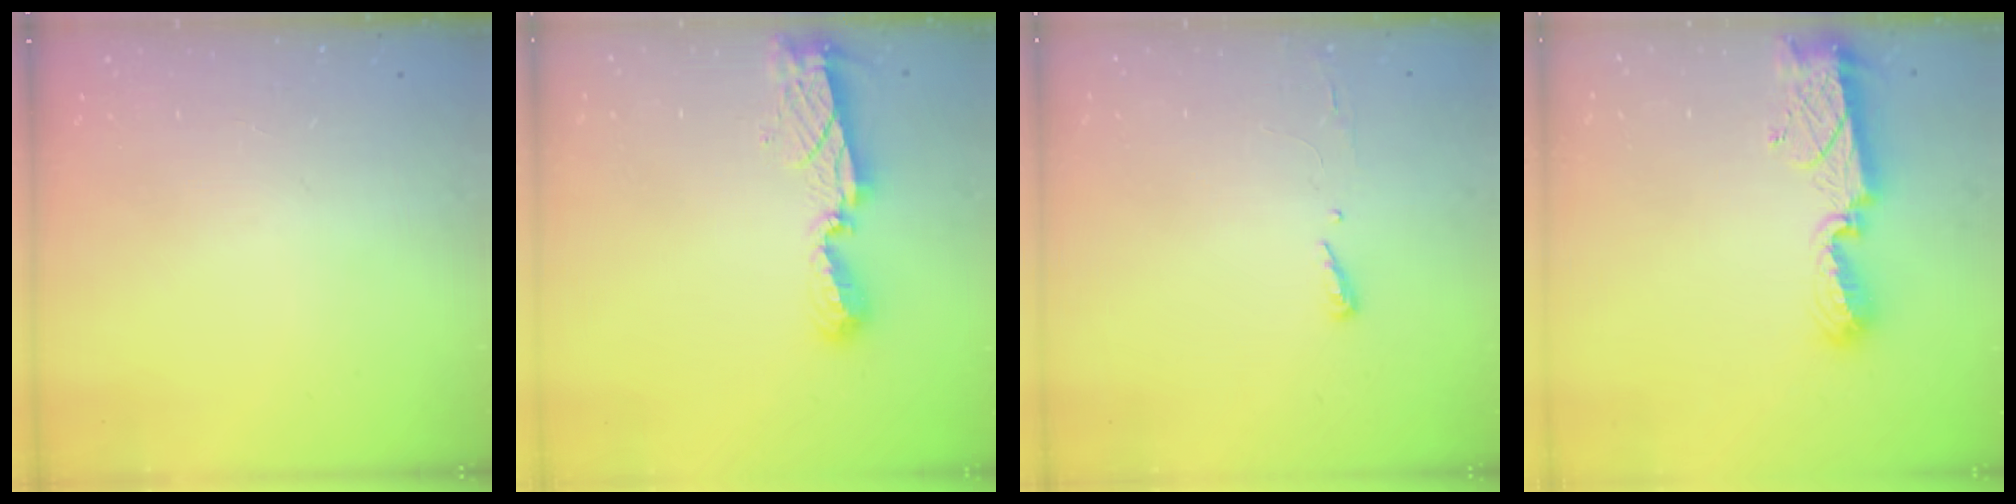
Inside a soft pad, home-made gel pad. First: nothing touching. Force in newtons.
{"total": 7.9, "press": 7.9, "slide": 0.3}
{"total": 2.9, "press": 2.9, "slide": 0.4}
{"total": 9.4, "press": 9.4, "slide": 0.8}